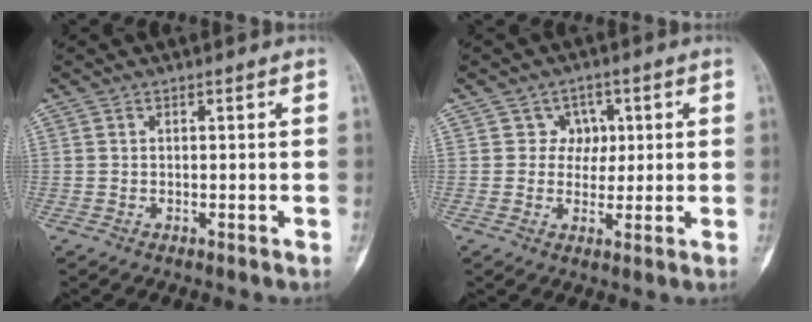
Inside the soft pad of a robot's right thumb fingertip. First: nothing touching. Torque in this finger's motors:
{"motor_torque": [0.04, 0.77, -0.06, 0.11, -0.12]}